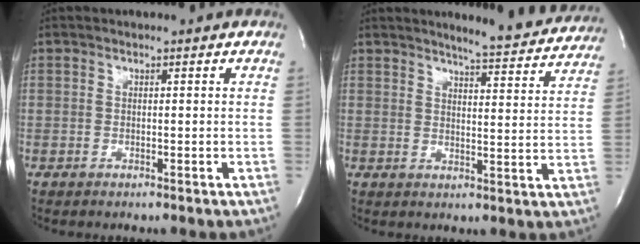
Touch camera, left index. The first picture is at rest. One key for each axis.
{"total": 11.1, "fx": 10.6, "fy": 0.9, "fz": 3.2, "tx": -0.038, "ty": -0.026, "tz": 0.117}